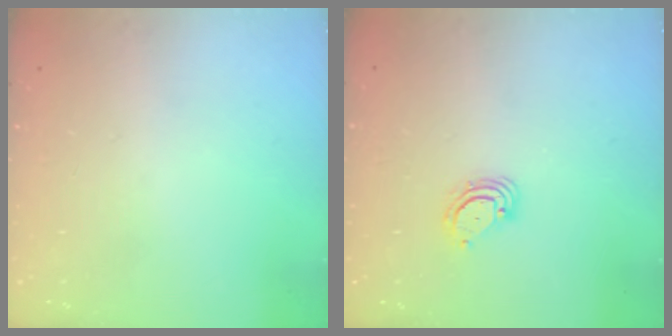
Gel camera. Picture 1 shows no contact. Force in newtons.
{"total": 3.9, "press": 3.9, "slide": 0.4}